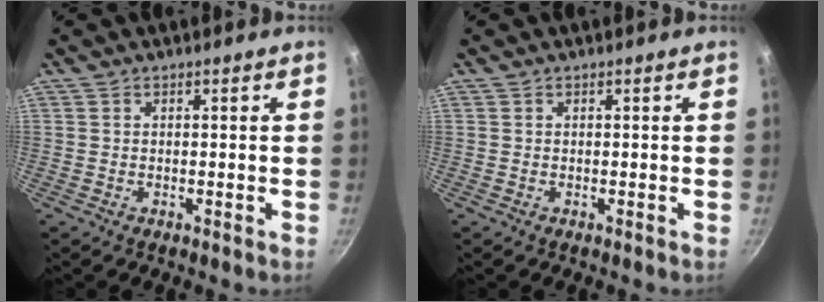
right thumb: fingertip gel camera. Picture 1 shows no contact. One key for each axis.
{"total": 0.0}